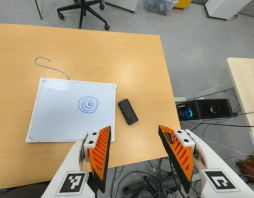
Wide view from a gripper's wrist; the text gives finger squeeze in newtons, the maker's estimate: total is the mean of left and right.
{"total": 0.0}